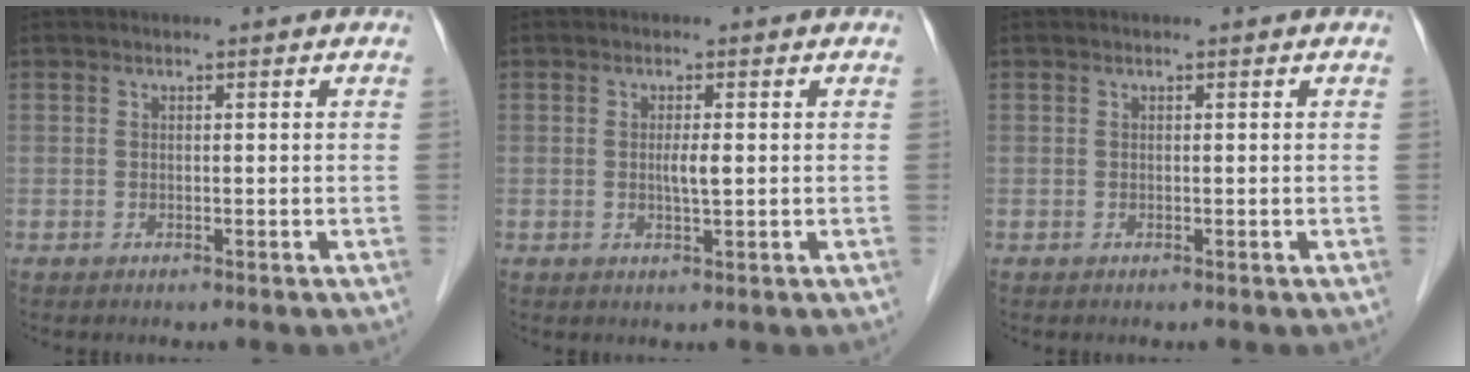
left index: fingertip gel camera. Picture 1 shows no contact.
{"total": 1.7, "force": [0.1, 0.2, 1.7], "torque": [-0.034, -0.001, 0.003]}
{"total": 0.0}